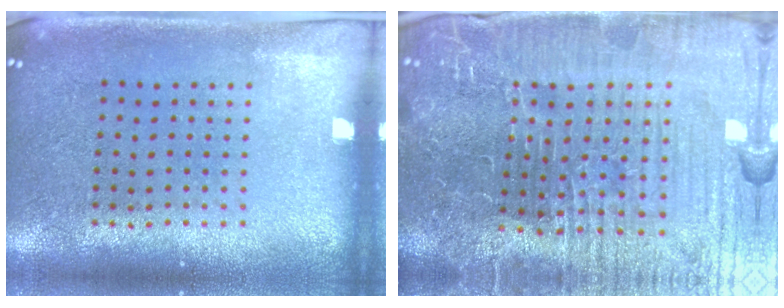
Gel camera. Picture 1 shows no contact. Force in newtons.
{"total": 7.3, "press": 6.6, "slide": 3.3}